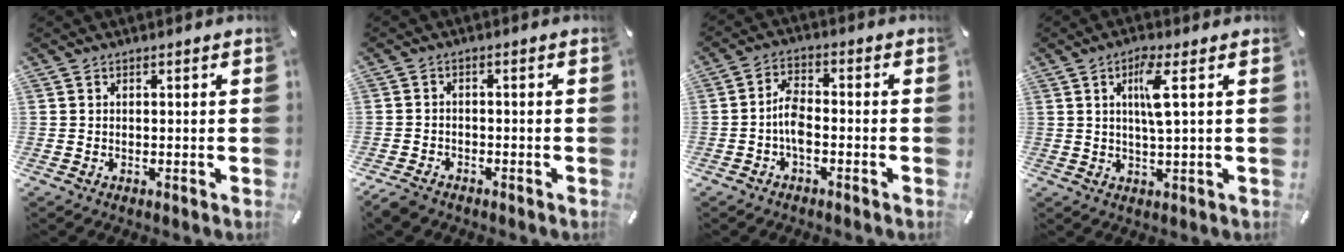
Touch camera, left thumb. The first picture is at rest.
{"total": 2.9, "force": [-2.4, 1.6, 0.8], "torque": [-0.026, 0.009, -0.051]}
{"total": 5.5, "force": [-1.9, 2.7, 4.3], "torque": [-0.086, 0.011, -0.036]}
{"total": 7.0, "force": [1.9, 0.9, 6.7], "torque": [-0.135, 0.001, 0.027]}